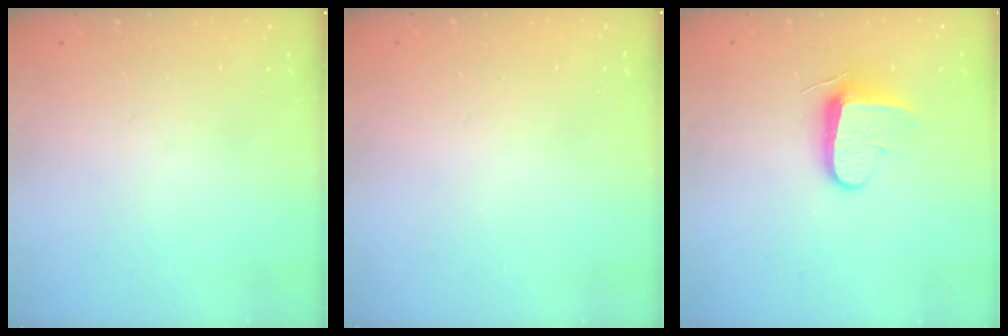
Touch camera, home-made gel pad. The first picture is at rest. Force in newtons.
{"total": 0.5, "press": 0.5, "slide": 0.1}
{"total": 9.3, "press": 9.3, "slide": 0.6}